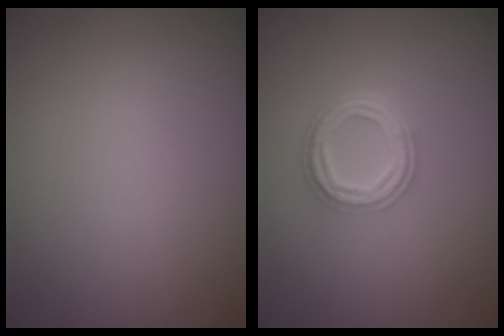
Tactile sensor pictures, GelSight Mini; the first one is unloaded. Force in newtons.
{"total": 4.1, "press": 3.0, "slide": 2.8}